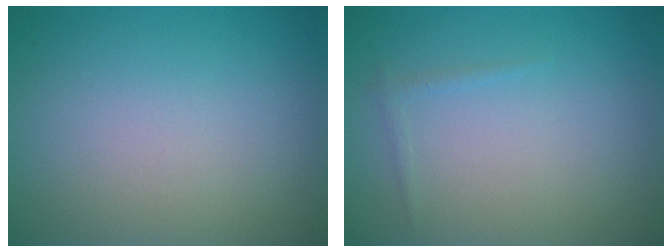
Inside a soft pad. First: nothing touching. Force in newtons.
{"total": 0.6, "press": 0.6, "slide": 0.1}